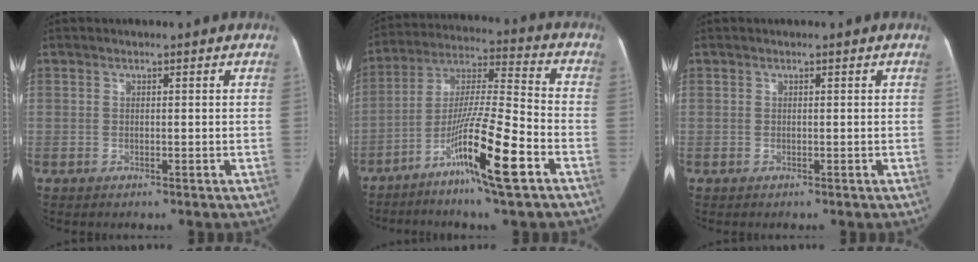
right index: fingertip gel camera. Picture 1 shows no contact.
{"total": 15.7, "force": [-7.6, 0.2, 13.7], "torque": [-0.260, -0.015, -0.135]}
{"total": 0.0}